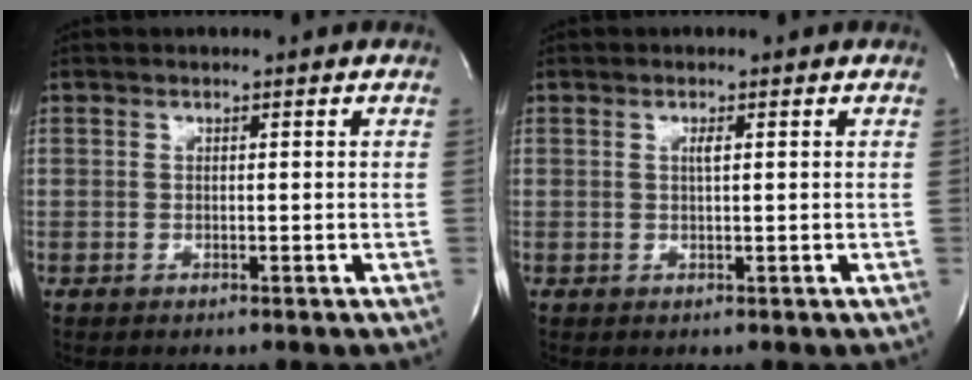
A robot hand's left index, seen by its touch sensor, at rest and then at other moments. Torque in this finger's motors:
{"motor_torque": [-0.21, 0.15, -0.02, 0.00]}